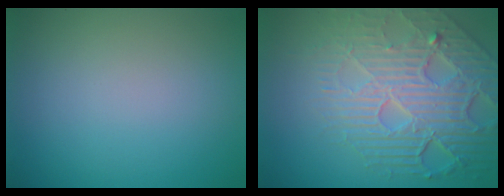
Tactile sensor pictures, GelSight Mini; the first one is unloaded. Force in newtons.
{"total": 7.8, "press": 5.9, "slide": 5.1}